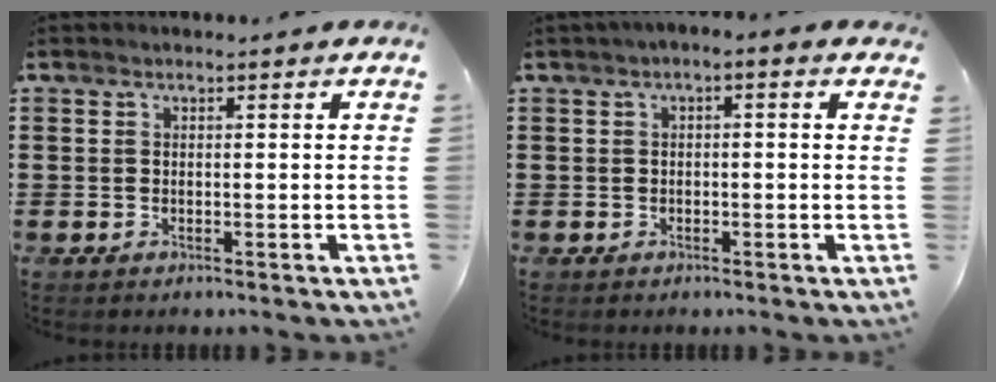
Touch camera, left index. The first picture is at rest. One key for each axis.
{"total": 1.2, "fx": -0.6, "fy": 0.4, "fz": 1.0, "tx": -0.024, "ty": -0.002, "tz": -0.015}